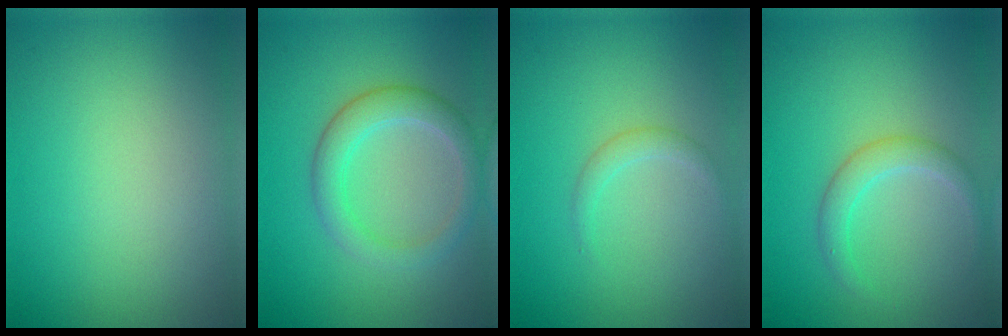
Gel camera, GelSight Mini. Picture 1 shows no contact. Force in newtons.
{"total": 3.5, "press": 3.5, "slide": 0.1}
{"total": 1.1, "press": 1.1, "slide": 0.1}
{"total": 2.3, "press": 2.3, "slide": 0.0}